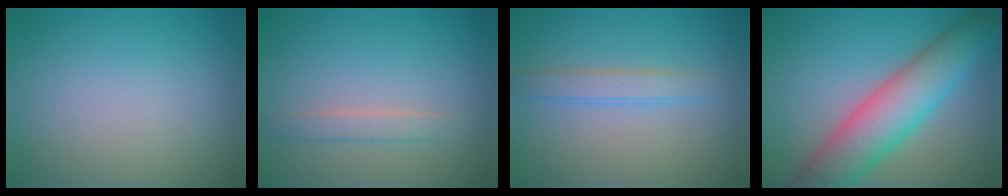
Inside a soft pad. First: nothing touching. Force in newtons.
{"total": 1.5, "press": 1.5, "slide": 0.1}
{"total": 1.9, "press": 1.9, "slide": 0.0}
{"total": 8.0, "press": 8.0, "slide": 0.5}